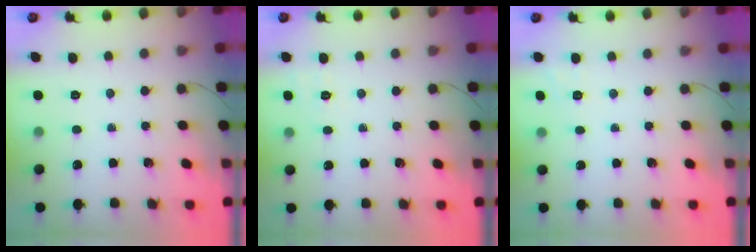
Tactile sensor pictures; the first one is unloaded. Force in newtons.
{"total": 2.1, "press": 1.2, "slide": 1.8}
{"total": 1.9, "press": 1.1, "slide": 1.6}